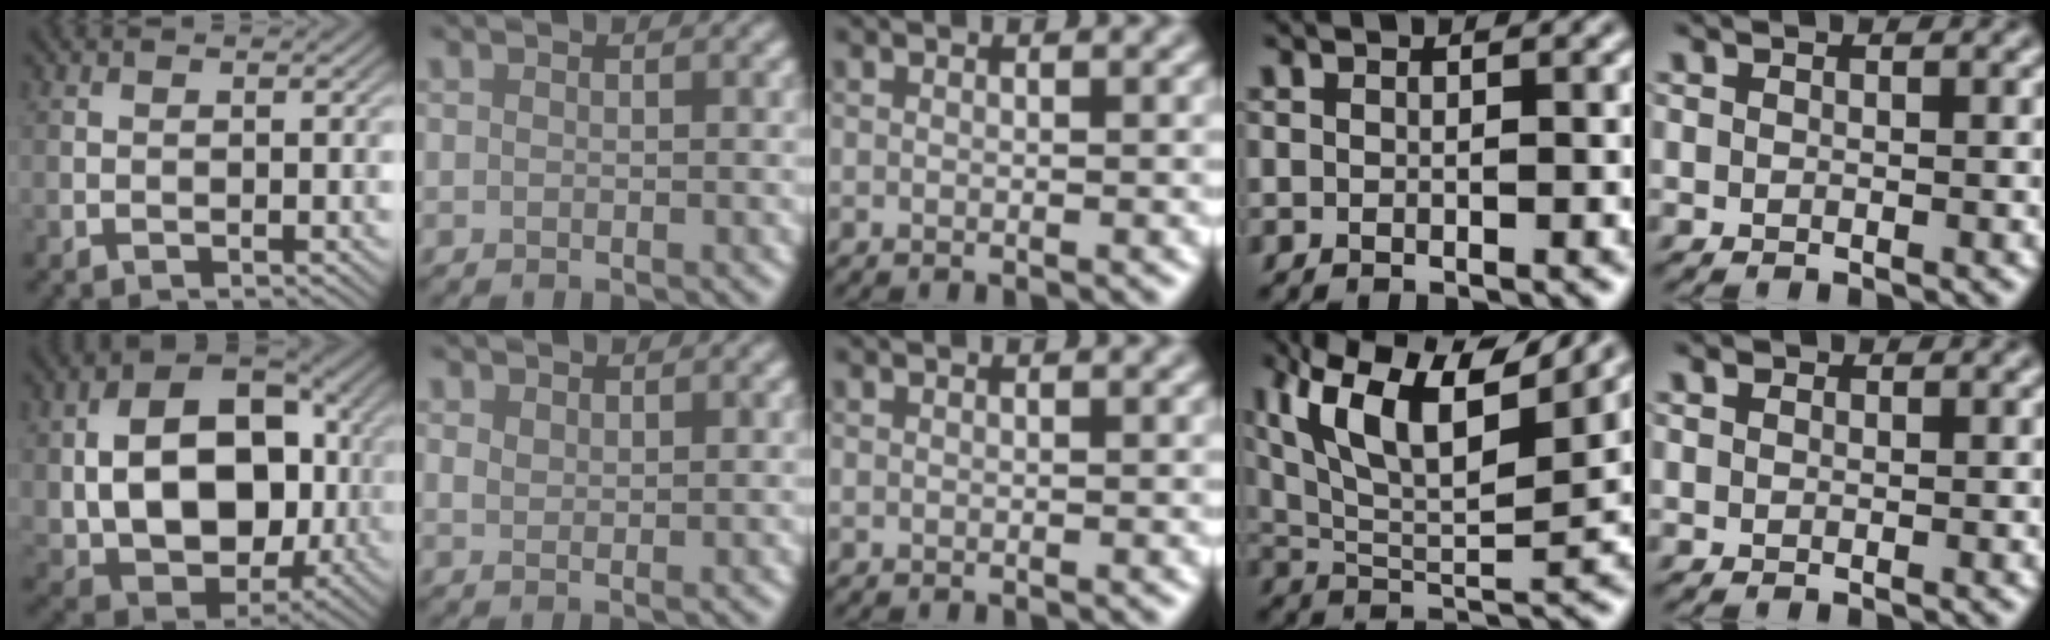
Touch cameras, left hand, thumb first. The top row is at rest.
{"thumb": {"total": 15.3, "force": [0.3, 10.7, 10.9], "torque": [-0.186, -0.006, 0.017]}, "index": {"total": 1.2, "force": [0.9, 0.5, 0.6], "torque": [-0.014, -0.003, 0.019]}, "ring": {"total": 12.0, "force": [6.8, 4.2, 8.9], "torque": [-0.165, 0.020, 0.118]}, "little": {"total": 0.7, "force": [0.3, 0.5, 0.2], "torque": [-0.004, 0.000, 0.005]}}